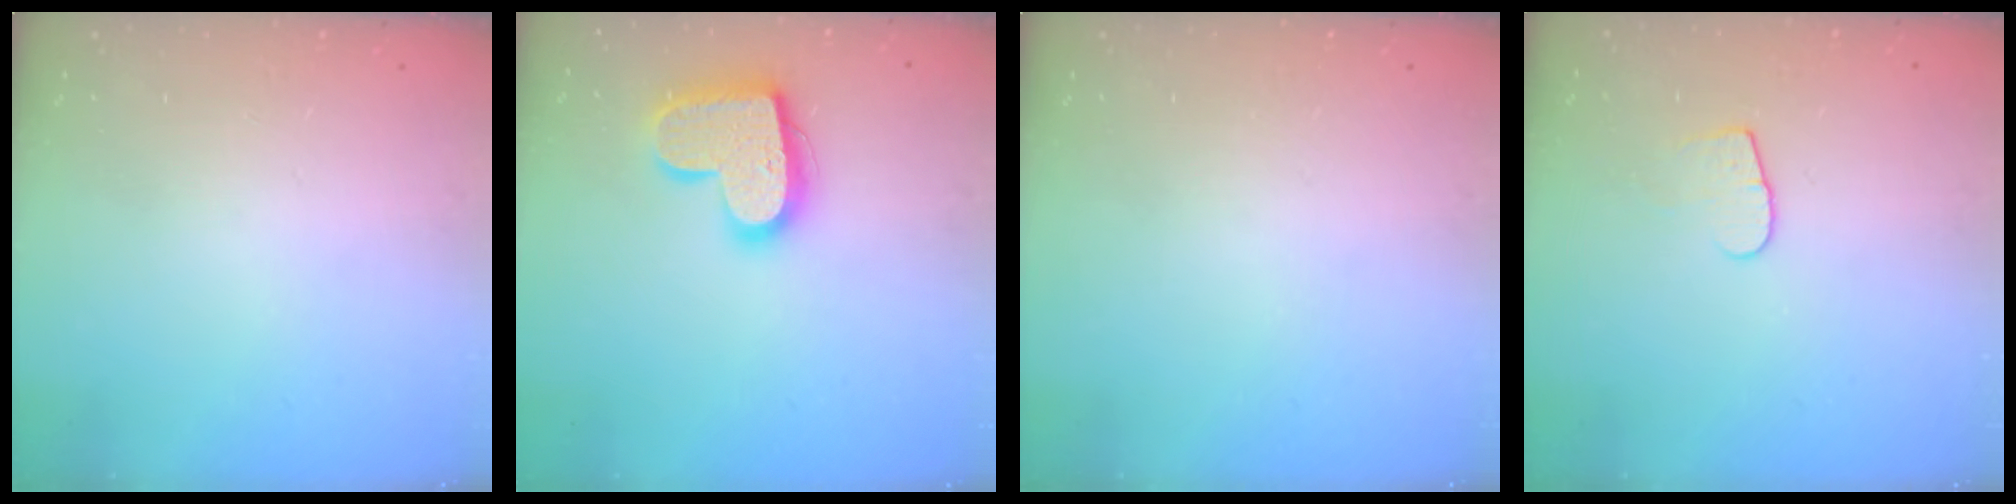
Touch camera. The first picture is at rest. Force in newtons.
{"total": 17.3, "press": 17.3, "slide": 1.1}
{"total": 0.0}
{"total": 7.3, "press": 7.3, "slide": 0.5}